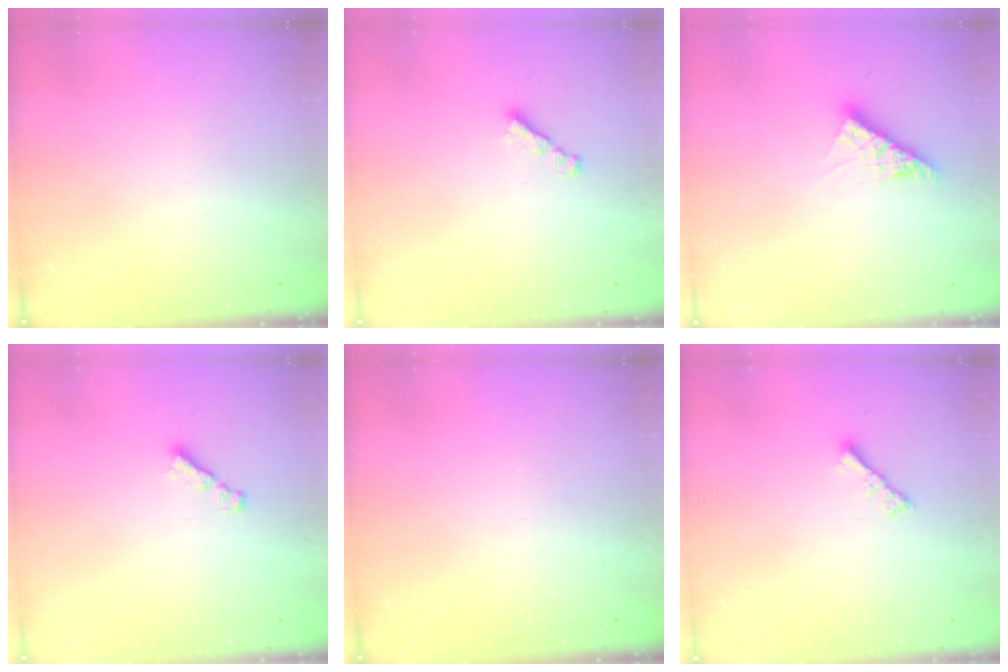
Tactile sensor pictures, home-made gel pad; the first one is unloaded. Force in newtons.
{"total": 1.7, "press": 1.6, "slide": 0.5}
{"total": 7.8, "press": 7.7, "slide": 0.8}
{"total": 1.7, "press": 1.6, "slide": 0.5}
{"total": 0.0}
{"total": 2.8, "press": 2.8, "slide": 0.6}